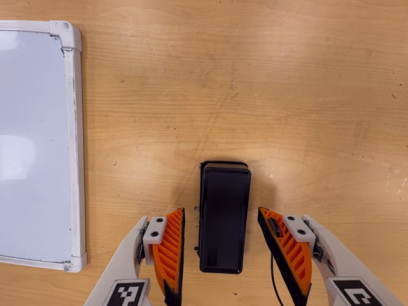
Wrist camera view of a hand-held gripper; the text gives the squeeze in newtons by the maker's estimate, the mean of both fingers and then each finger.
{"total": 0.0}